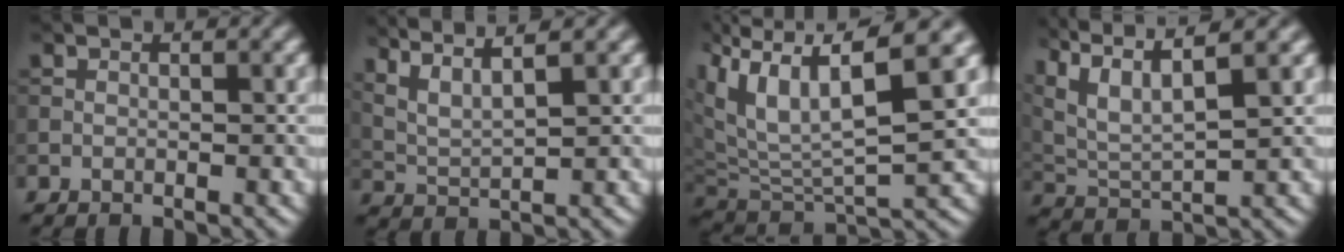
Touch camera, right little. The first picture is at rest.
{"total": 6.0, "force": [4.4, 1.4, 3.8], "torque": [-0.069, 0.025, 0.060]}
{"total": 10.2, "force": [4.3, 3.6, 8.5], "torque": [-0.175, 0.008, 0.081]}
{"total": 9.2, "force": [6.1, 2.9, 6.3], "torque": [-0.144, 0.028, 0.093]}